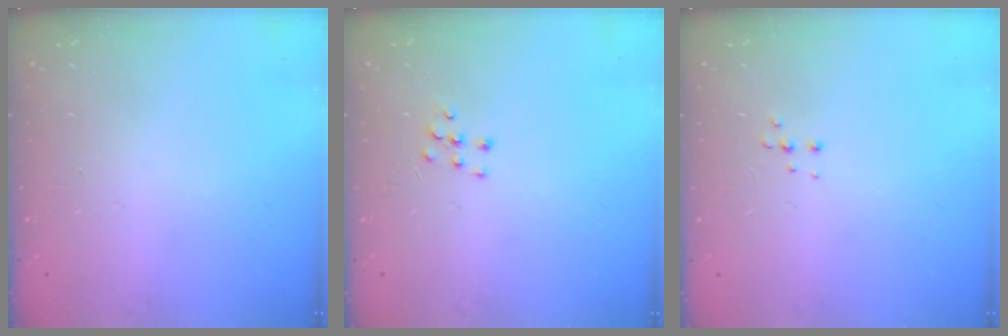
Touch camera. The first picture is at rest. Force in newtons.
{"total": 5.3, "press": 5.3, "slide": 0.5}
{"total": 4.0, "press": 3.9, "slide": 0.8}